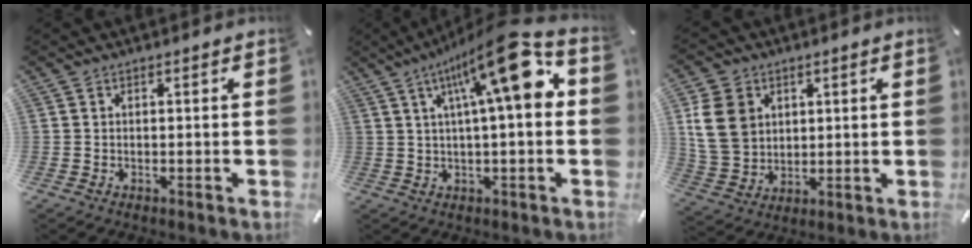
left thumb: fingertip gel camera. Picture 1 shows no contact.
{"total": 18.1, "force": [6.4, 4.5, 16.4], "torque": [-0.249, -0.030, 0.091]}
{"total": 11.1, "force": [3.1, 9.4, 5.0], "torque": [-0.133, 0.002, 0.059]}